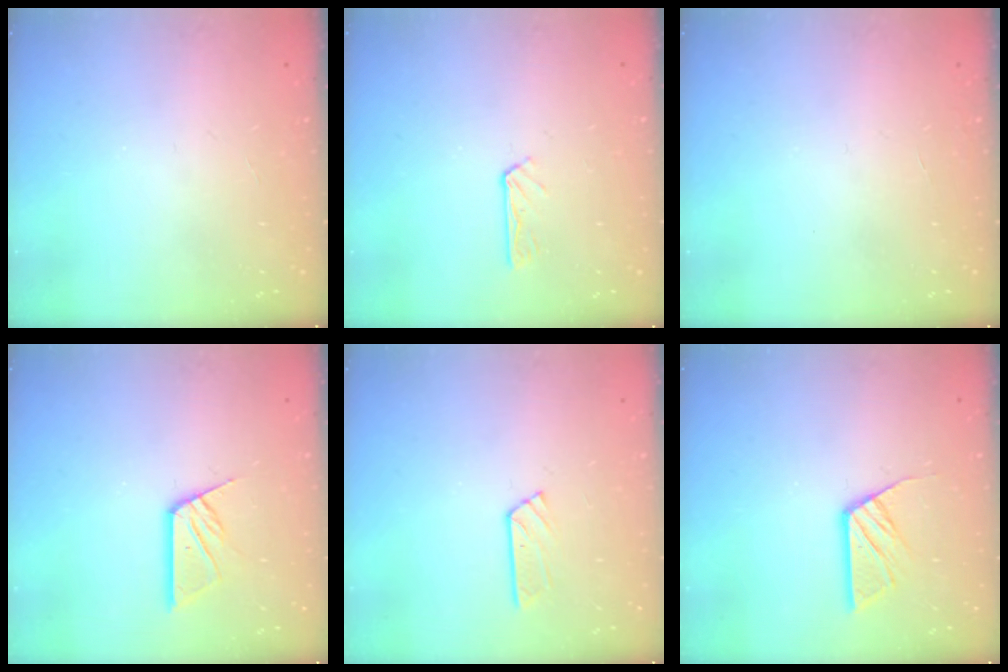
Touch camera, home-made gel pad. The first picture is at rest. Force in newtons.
{"total": 2.9, "press": 2.9, "slide": 0.3}
{"total": 0.0}
{"total": 11.2, "press": 11.1, "slide": 1.0}
{"total": 3.4, "press": 3.4, "slide": 0.3}
{"total": 6.9, "press": 6.9, "slide": 0.6}